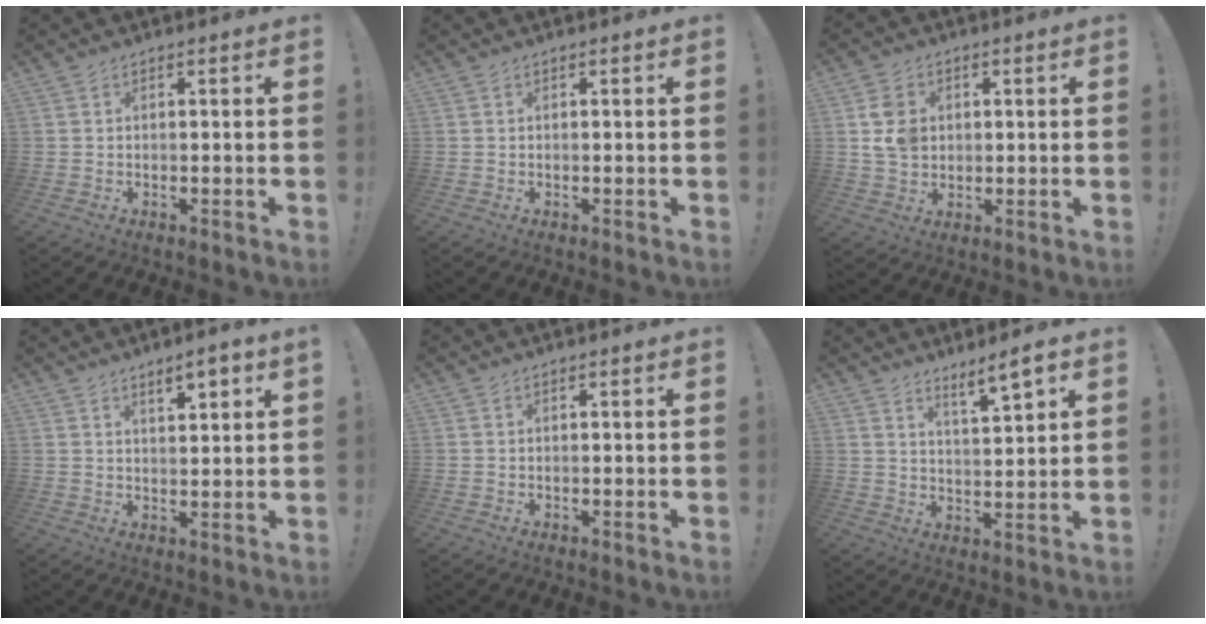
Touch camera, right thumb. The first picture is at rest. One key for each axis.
{"total": 0.0}
{"total": 8.7, "fx": 1.6, "fy": 7.3, "fz": 4.4, "tx": -0.076, "ty": 0.007, "tz": 0.034}
{"total": 4.9, "fx": 3.5, "fy": 1.0, "fz": 3.3, "tx": -0.038, "ty": -0.020, "tz": 0.054}
{"total": 0.0}
{"total": 6.6, "fx": 5.0, "fy": 0.5, "fz": 4.3, "tx": -0.054, "ty": -0.038, "tz": 0.079}